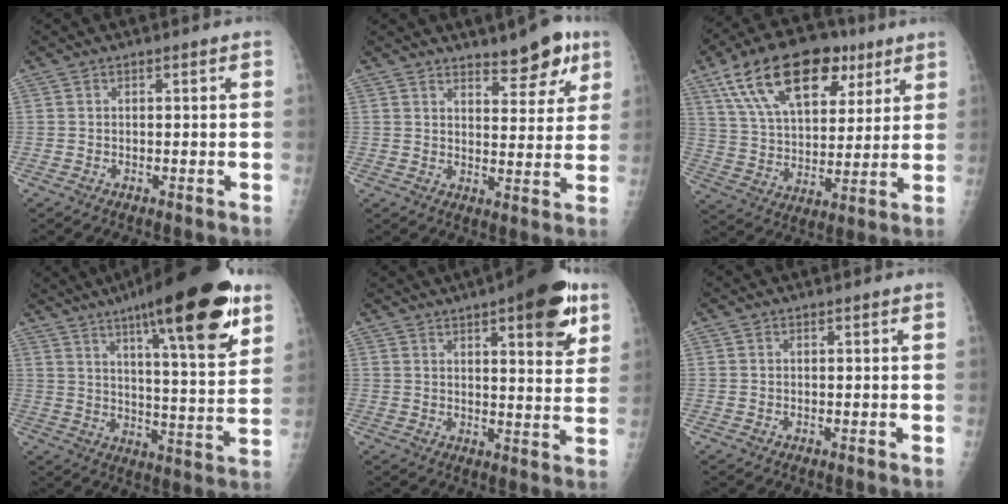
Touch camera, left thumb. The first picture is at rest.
{"total": 8.3, "force": [5.8, 2.9, 5.2], "torque": [-0.041, -0.036, 0.081]}
{"total": 21.7, "force": [11.5, 11.8, 14.1], "torque": [-0.216, -0.012, 0.200]}
{"total": 23.8, "force": [13.8, 4.9, 18.8], "torque": [-0.261, -0.049, 0.204]}
{"total": 14.8, "force": [7.8, 4.4, 11.8], "torque": [-0.125, -0.030, 0.100]}
{"total": 0.0}